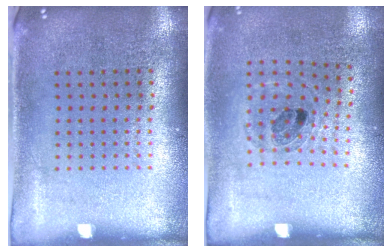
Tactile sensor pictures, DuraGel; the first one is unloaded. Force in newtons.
{"total": 1.0, "press": 0.9, "slide": 0.4}